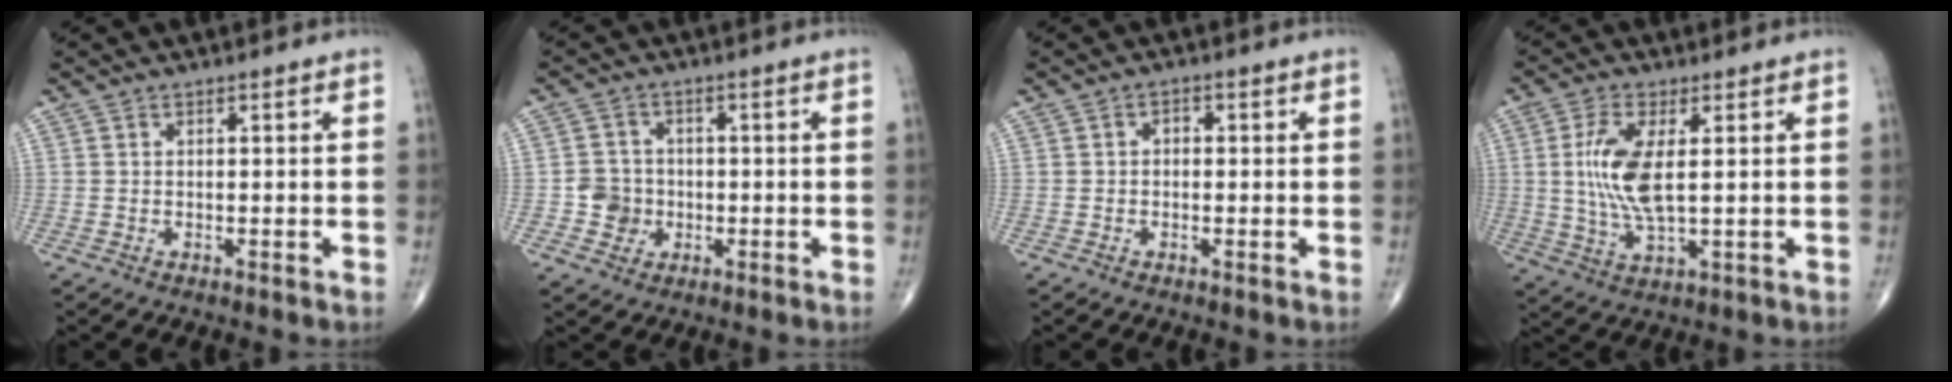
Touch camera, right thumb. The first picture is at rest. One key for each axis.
{"total": 4.6, "fx": -1.0, "fy": 4.3, "fz": 1.1, "tx": 0.006, "ty": 0.011, "tz": -0.020}
{"total": 1.5, "fx": 0.0, "fy": 1.1, "fz": 1.1, "tx": -0.008, "ty": 0.008, "tz": -0.004}
{"total": 9.9, "fx": 1.4, "fy": 3.5, "fz": 9.2, "tx": -0.204, "ty": -0.012, "tz": 0.030}